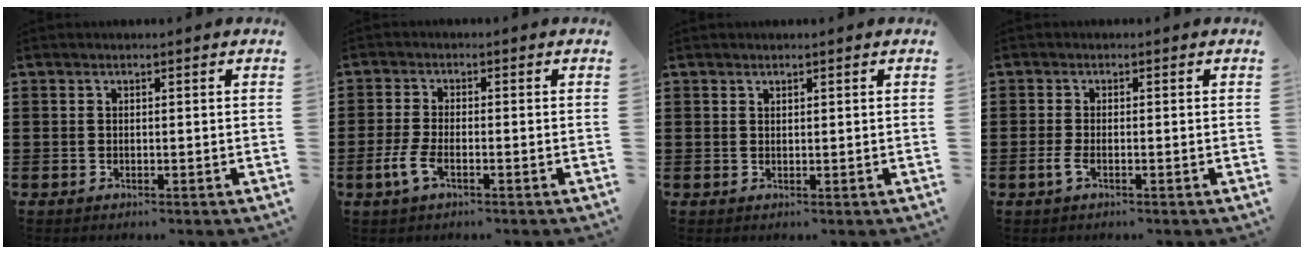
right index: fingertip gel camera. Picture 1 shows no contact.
{"total": 3.6, "force": [-1.6, 1.3, 3.0], "torque": [-0.079, -0.007, -0.037]}
{"total": 0.6, "force": [0.5, 0.3, 0.0], "torque": [-0.001, 0.002, 0.011]}
{"total": 1.8, "force": [-0.8, 0.4, 1.5], "torque": [-0.041, -0.008, -0.019]}